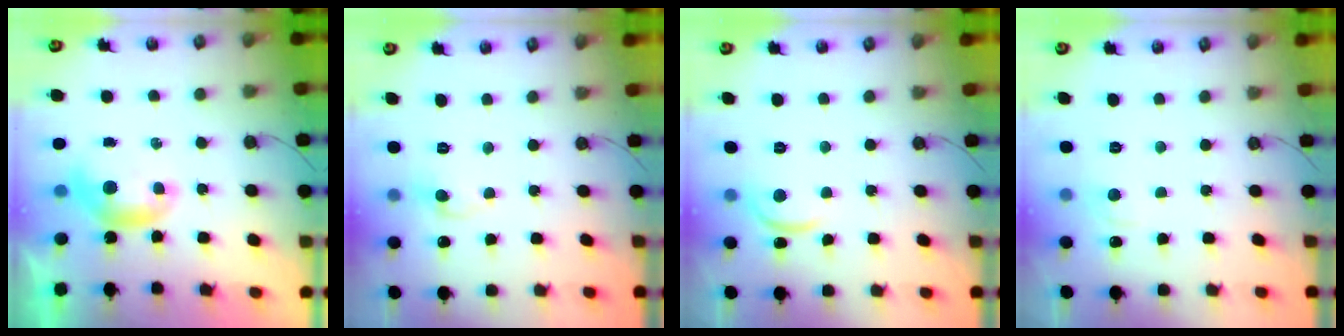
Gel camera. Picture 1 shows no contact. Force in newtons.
{"total": 0.0}
{"total": 2.7, "press": 2.6, "slide": 0.3}
{"total": 0.8, "press": 0.5, "slide": 0.6}